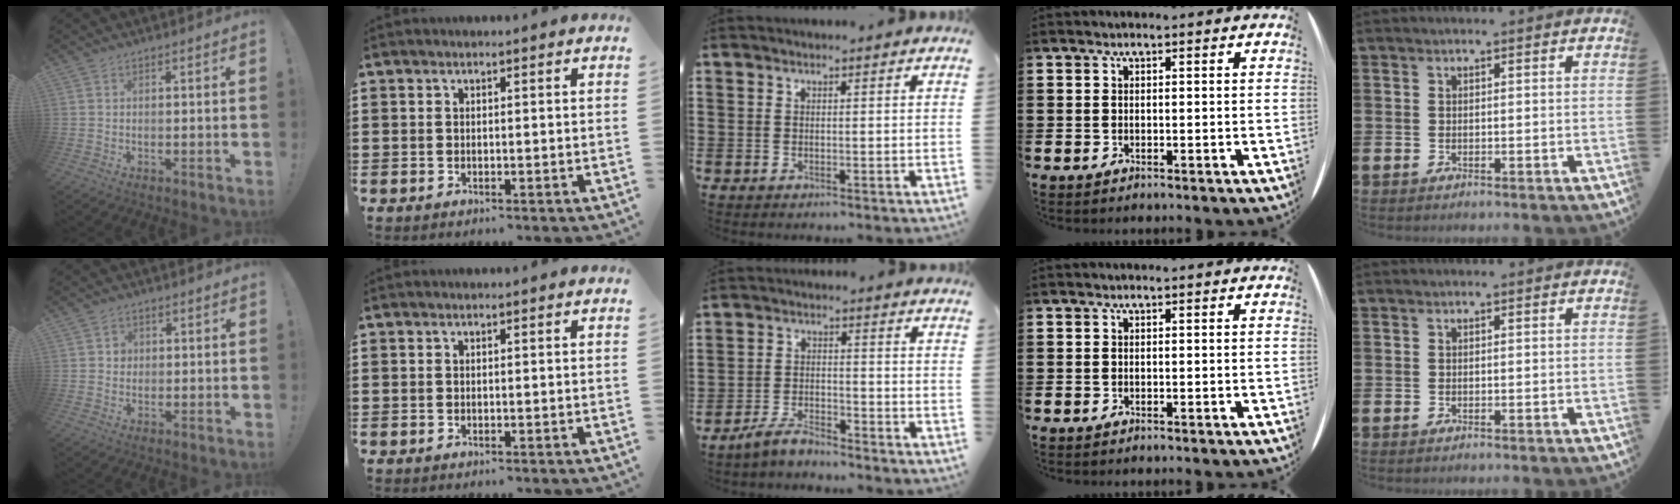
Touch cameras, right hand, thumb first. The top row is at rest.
{"thumb": {"total": 2.3, "force": [0.3, 2.2, 0.7], "torque": [-0.005, -0.001, 0.003]}, "middle": {"total": 4.0, "force": [-3.8, 0.6, 1.2], "torque": [-0.034, 0.004, -0.079]}}